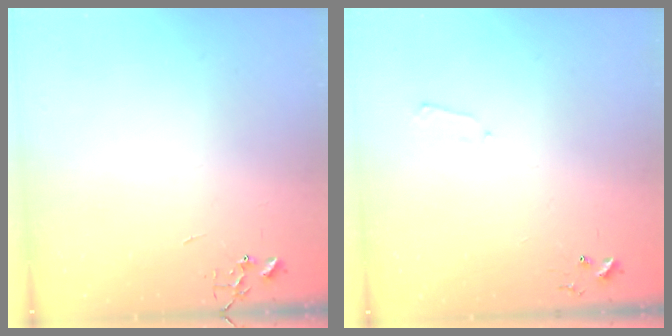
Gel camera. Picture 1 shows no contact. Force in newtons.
{"total": 5.1, "press": 5.0, "slide": 0.6}